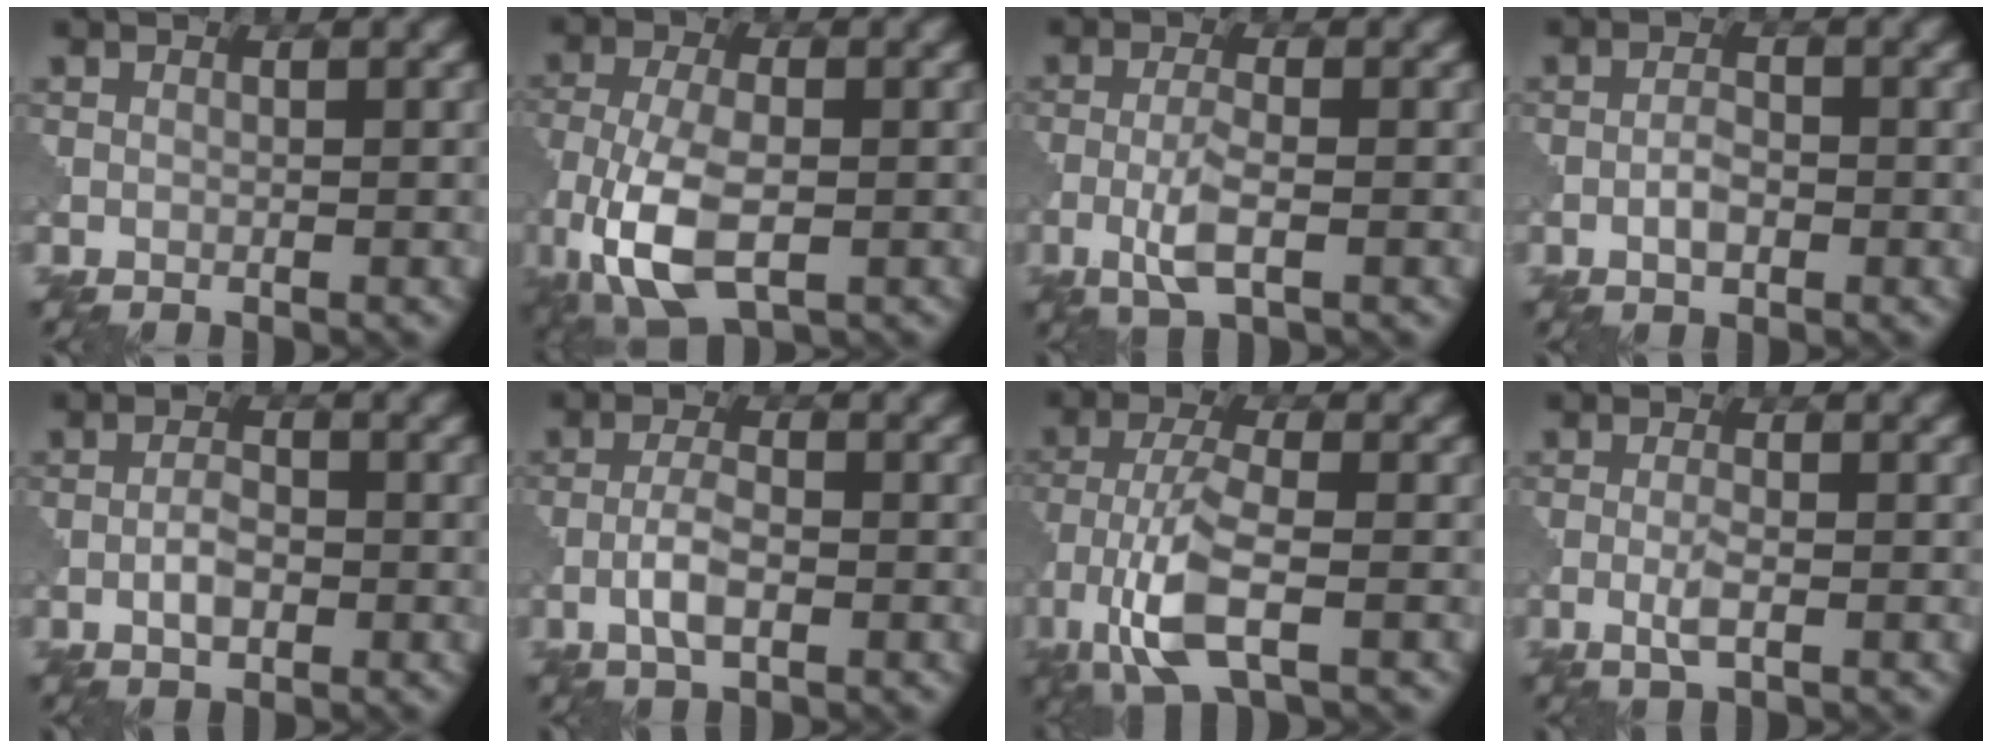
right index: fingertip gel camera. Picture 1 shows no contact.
{"total": 9.1, "force": [-3.6, 4.5, 7.1], "torque": [-0.158, -0.012, -0.070]}
{"total": 3.3, "force": [-1.1, 0.8, 3.0], "torque": [-0.065, 0.000, -0.027]}
{"total": 2.0, "force": [-0.7, 0.9, 1.6], "torque": [-0.028, 0.003, -0.018]}
{"total": 2.4, "force": [-0.8, 1.1, 2.0], "torque": [-0.034, 0.003, -0.019]}
{"total": 3.0, "force": [-1.1, 1.1, 2.6], "torque": [-0.056, 0.003, -0.027]}
{"total": 7.2, "force": [-3.1, 2.4, 6.1], "torque": [-0.132, 0.001, -0.070]}
{"total": 2.0, "force": [-0.6, 0.4, 1.8], "torque": [-0.038, 0.000, -0.016]}